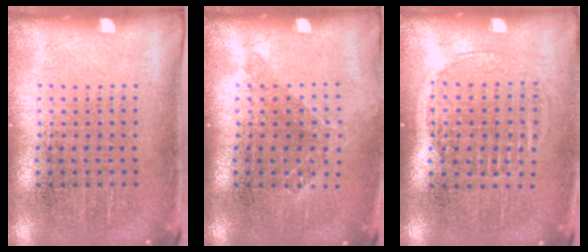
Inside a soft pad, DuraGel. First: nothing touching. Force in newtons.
{"total": 1.0, "press": 0.8, "slide": 0.6}
{"total": 1.5, "press": 1.3, "slide": 0.7}